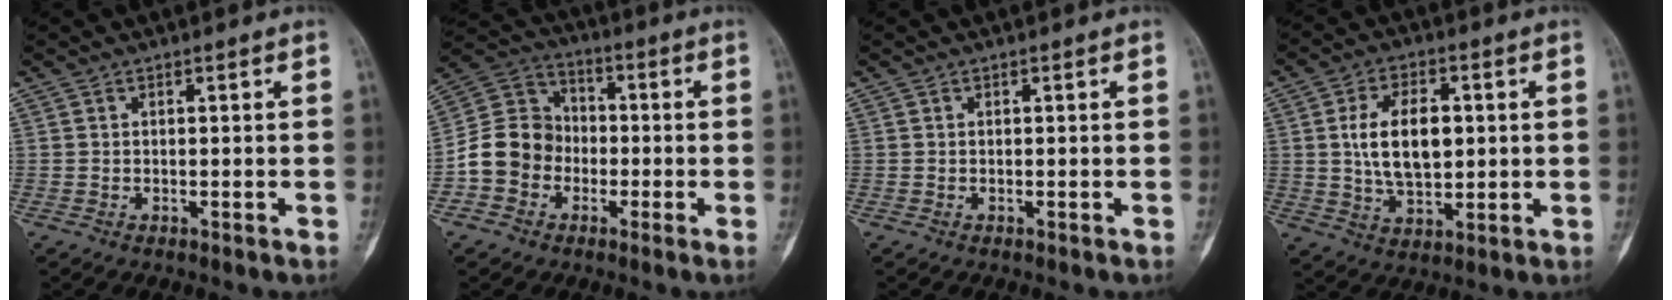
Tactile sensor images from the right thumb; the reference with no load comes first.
{"total": 11.0, "force": [-3.2, 9.5, 4.4], "torque": [-0.065, 0.043, -0.069]}
{"total": 0.0}
{"total": 11.8, "force": [1.5, 7.0, 9.4], "torque": [-0.151, -0.001, 0.032]}